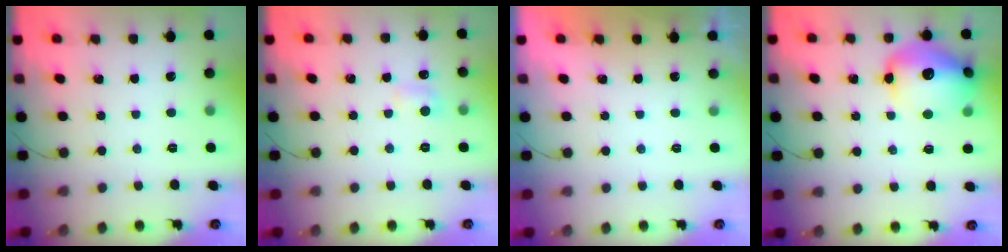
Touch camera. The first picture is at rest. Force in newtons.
{"total": 5.7, "press": 5.4, "slide": 1.8}
{"total": 1.8, "press": 0.1, "slide": 1.8}
{"total": 17.2, "press": 17.1, "slide": 2.1}